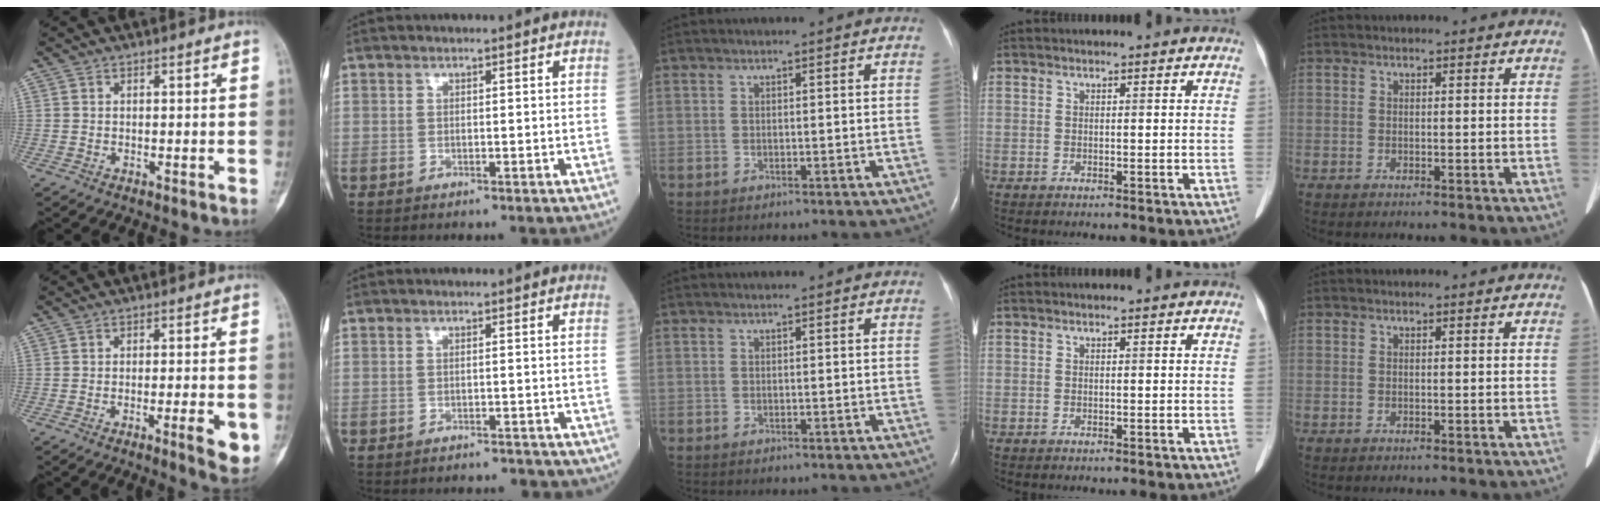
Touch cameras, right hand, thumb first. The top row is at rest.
{"thumb": {"total": 6.3, "force": [-2.2, 1.3, 5.8], "torque": [-0.074, -0.005, -0.028]}, "index": {"total": 3.9, "force": [-3.6, 1.5, 0.5], "torque": [-0.006, 0.000, -0.038]}}